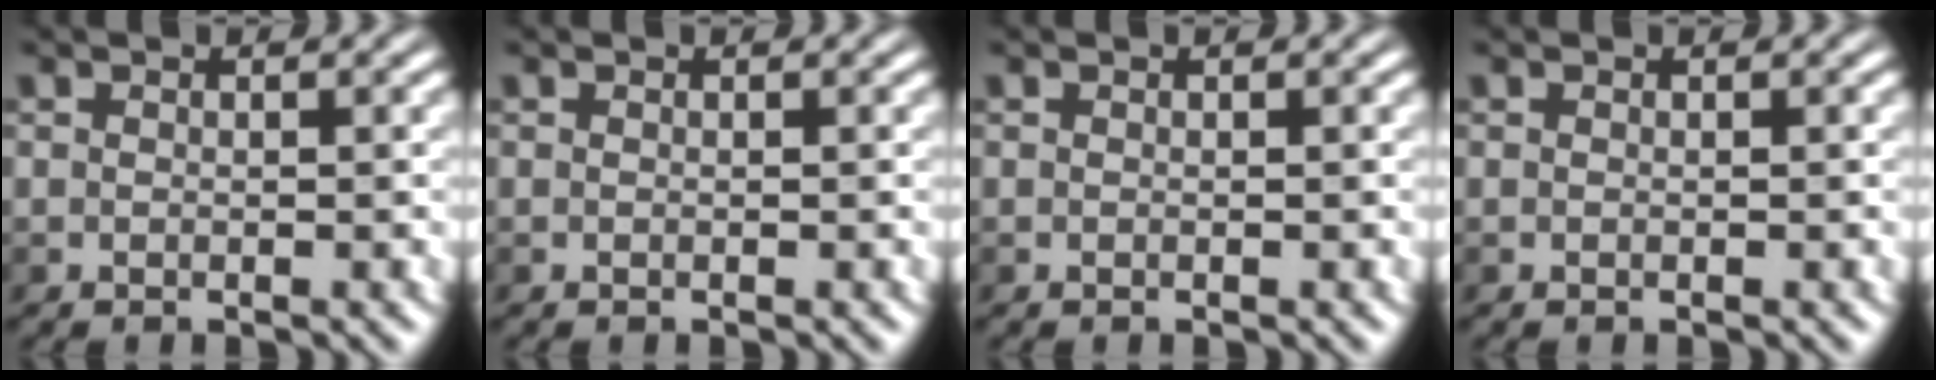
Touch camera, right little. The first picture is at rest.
{"total": 0.0}
{"total": 0.0}
{"total": 0.0}